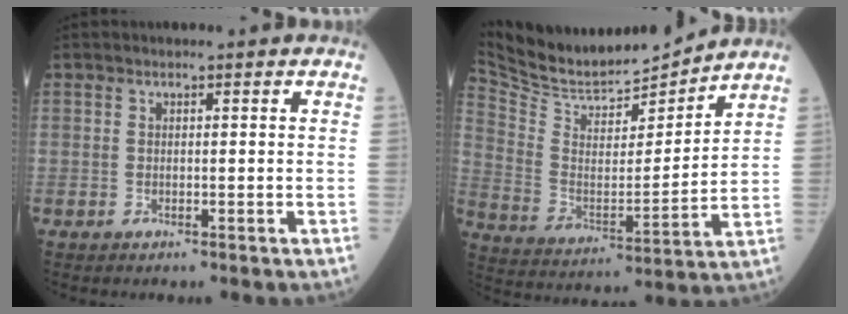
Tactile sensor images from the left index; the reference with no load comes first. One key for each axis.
{"total": 13.7, "fx": 13.4, "fy": 1.6, "fz": 2.1, "tx": -0.059, "ty": -0.011, "tz": 0.248}